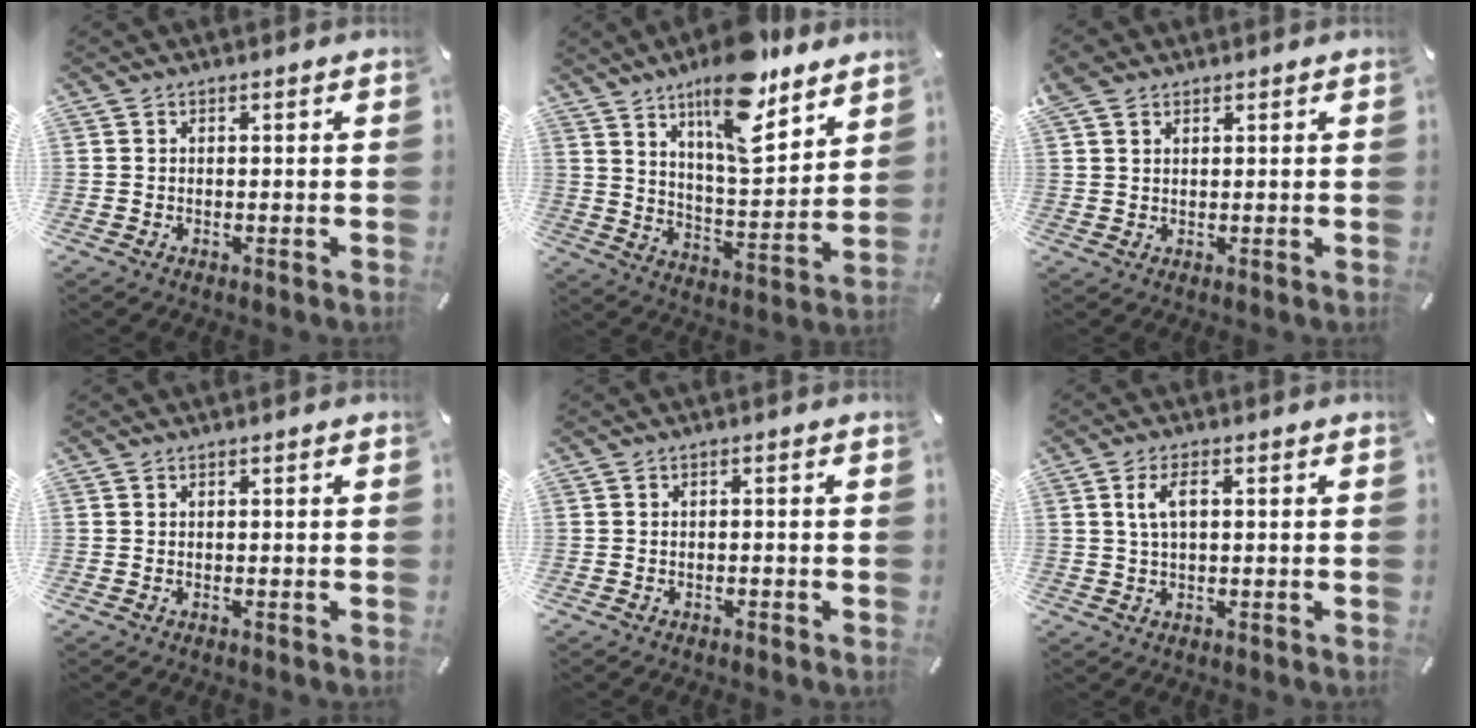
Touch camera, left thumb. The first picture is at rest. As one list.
[{"total": 16.3, "force": [11.3, 6.0, 10.1], "torque": [-0.161, -0.070, 0.192]}, {"total": 3.1, "force": [1.8, 2.3, 1.2], "torque": [-0.027, 0.004, 0.036]}, {"total": 0.0}, {"total": 0.9, "force": [-0.7, 0.4, 0.4], "torque": [-0.009, 0.001, -0.016]}, {"total": 4.4, "force": [1.0, 2.0, 3.8], "torque": [-0.078, 0.008, 0.016]}]